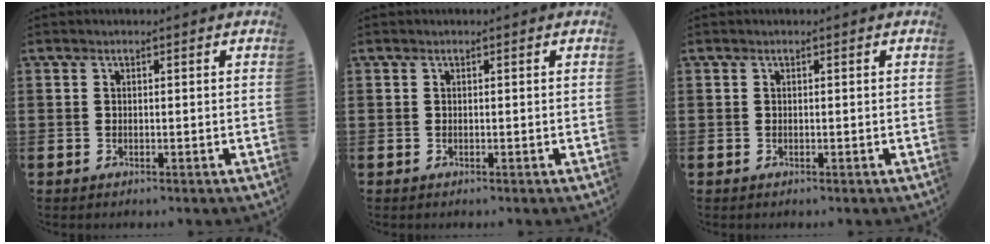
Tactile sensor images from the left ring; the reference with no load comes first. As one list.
[{"total": 0.0}, {"total": 0.0}]